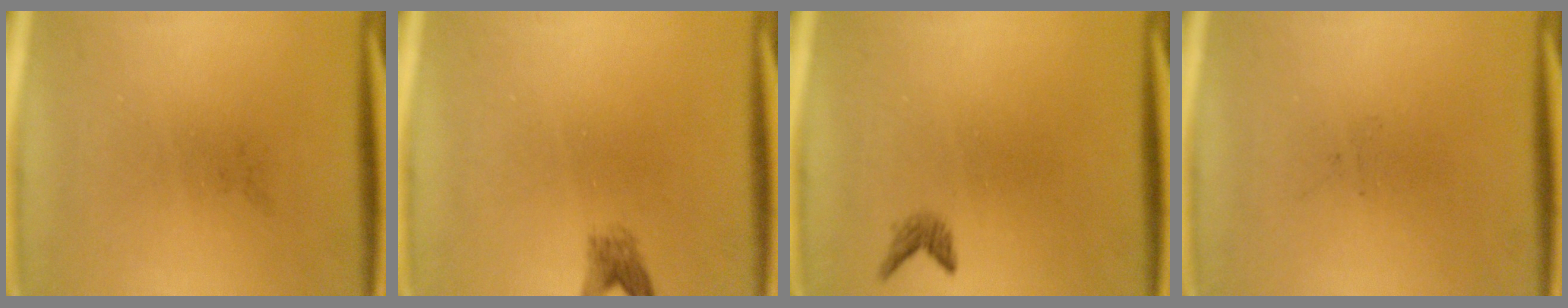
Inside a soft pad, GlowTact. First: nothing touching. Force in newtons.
{"total": 1.8}
{"total": 1.1}
{"total": 0.0}